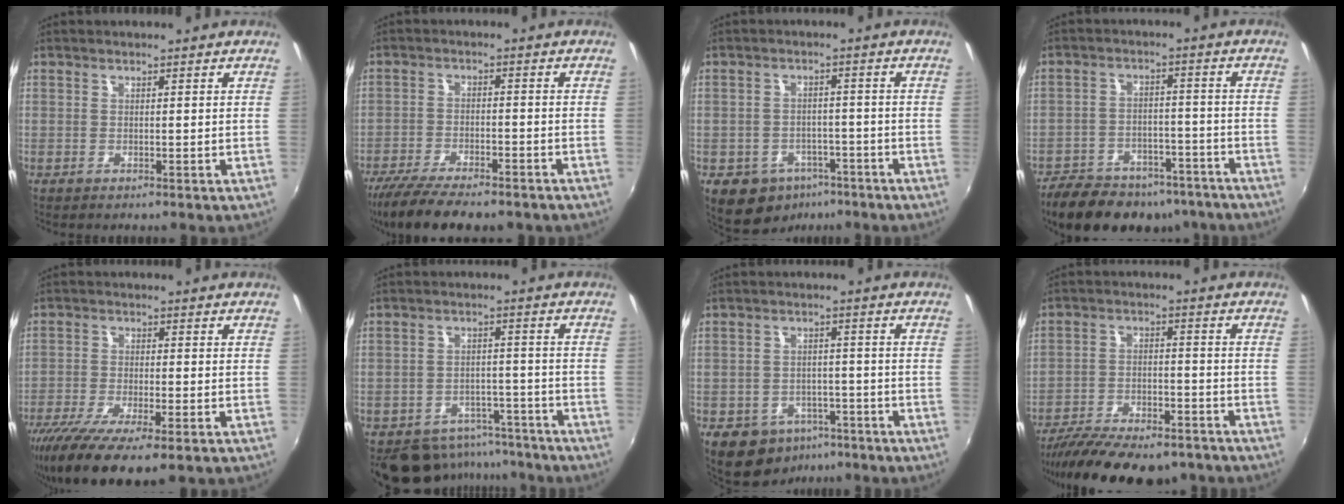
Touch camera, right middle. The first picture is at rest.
{"total": 14.8, "force": [-11.9, 3.9, 7.8], "torque": [-0.164, -0.038, -0.187]}
{"total": 8.7, "force": [-5.1, 6.5, 2.7], "torque": [-0.070, 0.011, -0.058]}
{"total": 19.4, "force": [-15.2, 8.8, 8.1], "torque": [-0.177, 0.007, -0.203]}
{"total": 12.9, "force": [-8.5, 3.1, 9.3], "torque": [-0.194, -0.049, -0.145]}
{"total": 12.7, "force": [-10.6, 6.3, 3.2], "torque": [-0.073, 0.025, -0.132]}
{"total": 10.4, "force": [-6.2, 7.5, 3.7], "torque": [-0.091, 0.011, -0.071]}
{"total": 19.0, "force": [-15.4, 6.2, 9.1], "torque": [-0.182, -0.028, -0.228]}